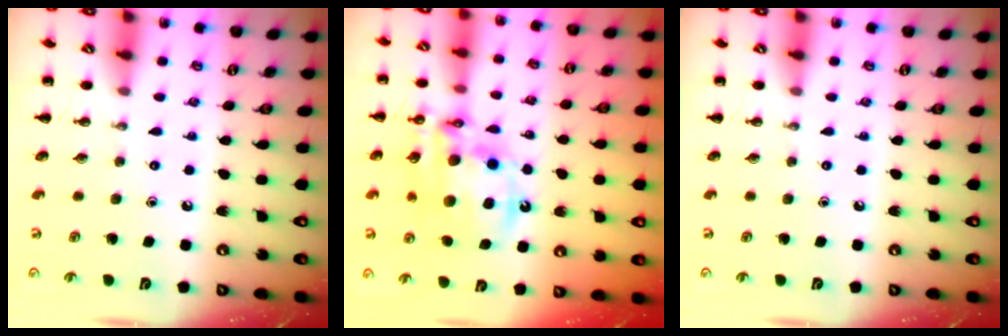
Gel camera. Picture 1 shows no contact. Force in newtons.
{"total": 16.9, "press": 16.4, "slide": 4.0}
{"total": 0.0}